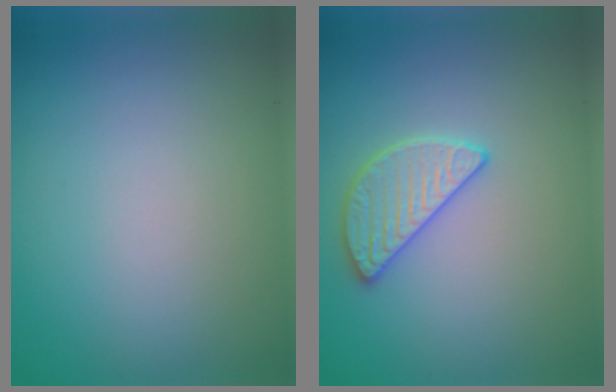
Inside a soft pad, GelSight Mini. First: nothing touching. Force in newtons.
{"total": 2.8, "press": 2.8, "slide": 0.1}